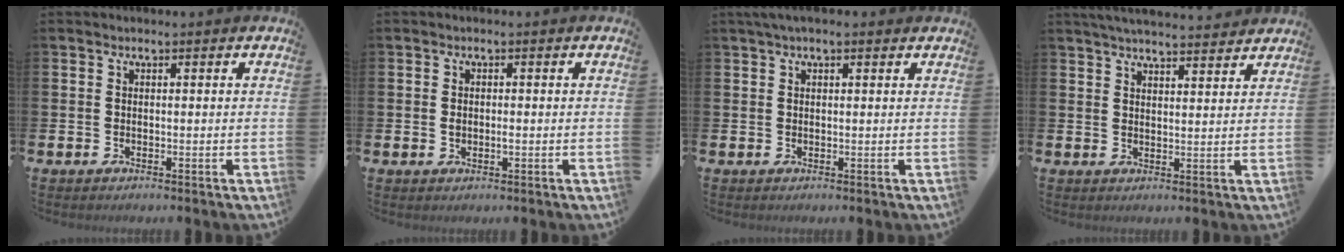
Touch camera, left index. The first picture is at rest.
{"total": 1.0, "force": [0.0, 0.6, 0.8], "torque": [-0.008, 0.000, -0.004]}
{"total": 1.7, "force": [1.1, 0.5, 1.1], "torque": [-0.021, 0.006, 0.019]}
{"total": 4.3, "force": [4.2, 0.0, 0.6], "torque": [-0.020, -0.020, 0.076]}